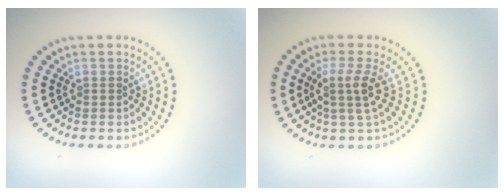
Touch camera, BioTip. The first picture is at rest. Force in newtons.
{"total": 2.8, "press": 2.1, "slide": 1.8}